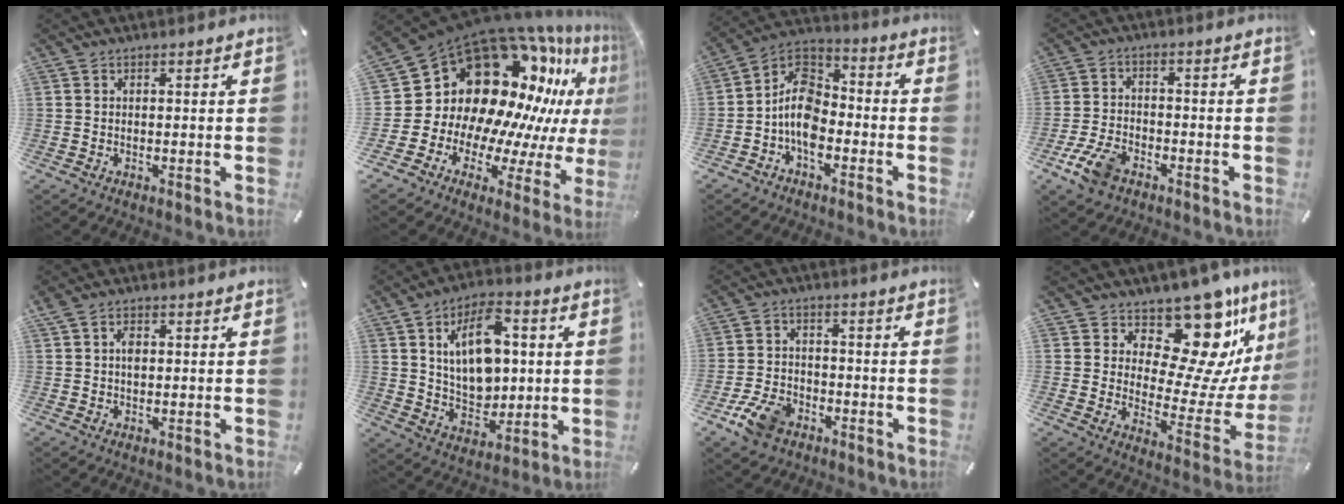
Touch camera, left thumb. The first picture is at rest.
{"total": 24.2, "force": [11.1, 16.7, 13.5], "torque": [-0.202, -0.148, 0.235]}
{"total": 10.7, "force": [-4.5, 6.9, 6.8], "torque": [-0.149, 0.016, -0.089]}
{"total": 8.2, "force": [-4.7, 4.8, 4.7], "torque": [-0.106, 0.017, -0.088]}
{"total": 2.9, "force": [0.5, 1.9, 2.1], "torque": [-0.038, 0.004, 0.005]}
{"total": 15.0, "force": [3.6, 9.9, 10.7], "torque": [-0.182, 0.001, 0.060]}
{"total": 8.7, "force": [-4.7, 5.7, 4.4], "torque": [-0.095, 0.023, -0.086]}
{"total": 17.8, "force": [11.6, 8.3, 10.6], "torque": [-0.142, -0.115, 0.192]}